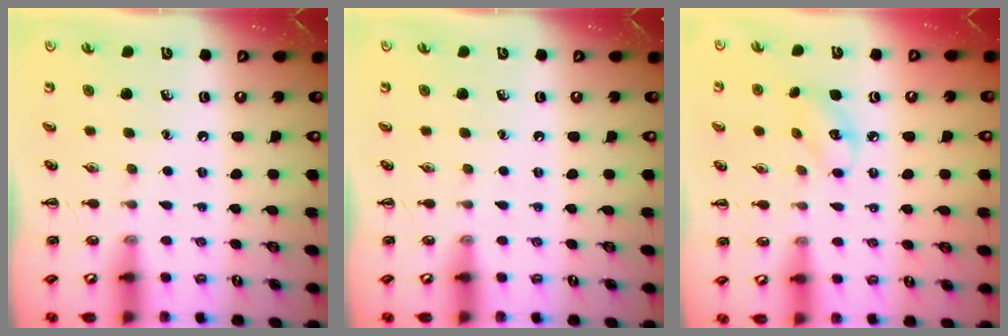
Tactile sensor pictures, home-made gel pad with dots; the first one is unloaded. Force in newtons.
{"total": 0.0}
{"total": 5.5, "press": 5.5, "slide": 0.4}